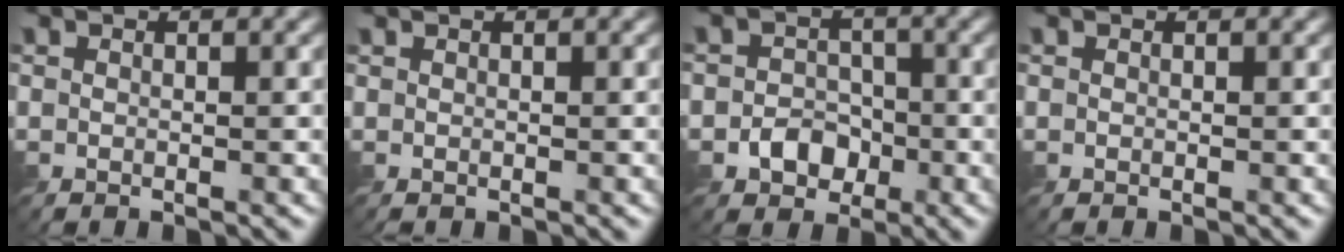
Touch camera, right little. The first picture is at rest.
{"total": 0.0}
{"total": 3.0, "force": [-1.4, 2.4, 1.1], "torque": [-0.013, 0.002, -0.029]}
{"total": 0.0}